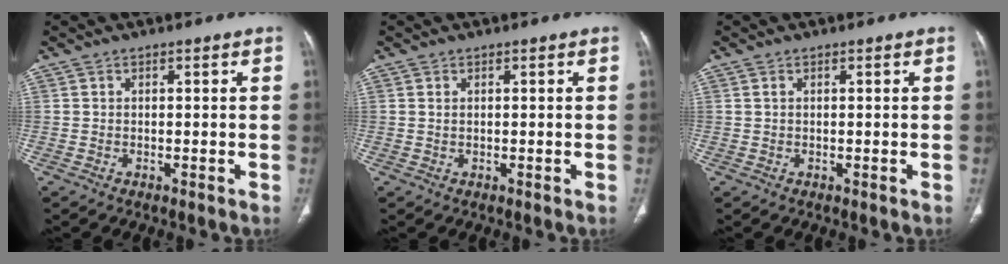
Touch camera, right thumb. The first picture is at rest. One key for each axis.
{"total": 0.6, "fx": 0.3, "fy": 0.3, "fz": 0.4, "tx": -0.012, "ty": 0.004, "tz": 0.009}
{"total": 0.6, "fx": 0.3, "fy": 0.3, "fz": 0.5, "tx": -0.013, "ty": 0.007, "tz": 0.008}